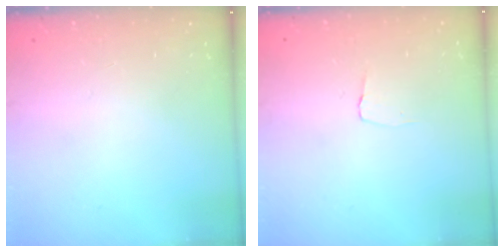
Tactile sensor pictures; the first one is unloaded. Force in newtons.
{"total": 2.9, "press": 2.8, "slide": 0.3}